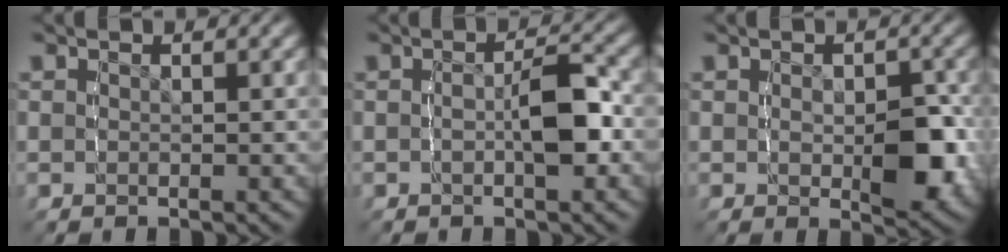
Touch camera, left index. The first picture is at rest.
{"total": 2.9, "force": [-0.4, 0.8, 2.7], "torque": [-0.043, 0.001, -0.005]}
{"total": 3.5, "force": [-0.2, 2.0, 2.8], "torque": [-0.043, -0.007, -0.005]}